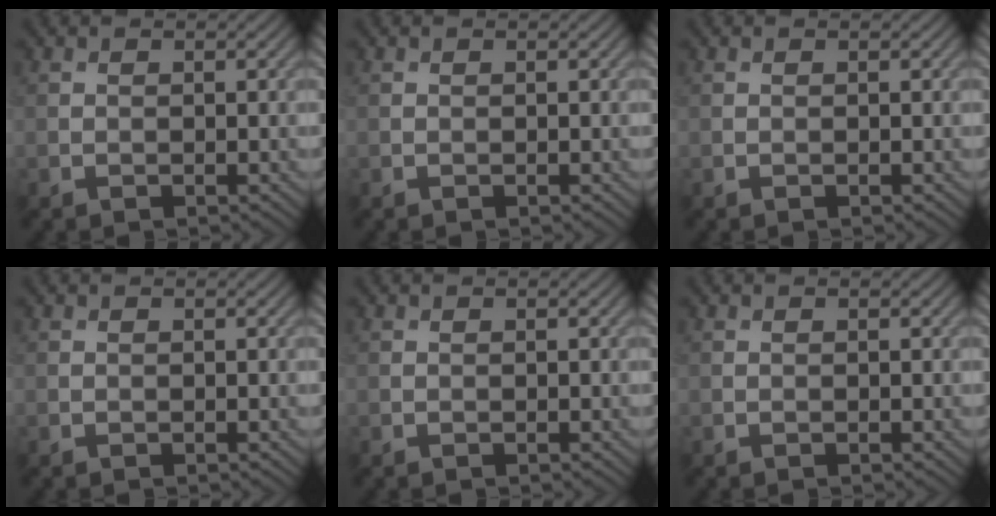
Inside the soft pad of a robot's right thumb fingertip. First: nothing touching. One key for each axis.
{"total": 0.0}
{"total": 0.0}
{"total": 0.0}
{"total": 0.0}
{"total": 0.0}